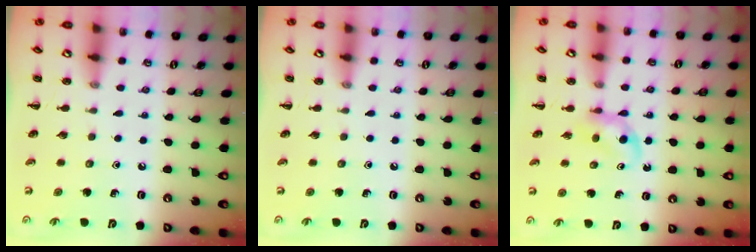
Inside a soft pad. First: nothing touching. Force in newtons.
{"total": 0.0}
{"total": 3.5, "press": 3.1, "slide": 1.6}